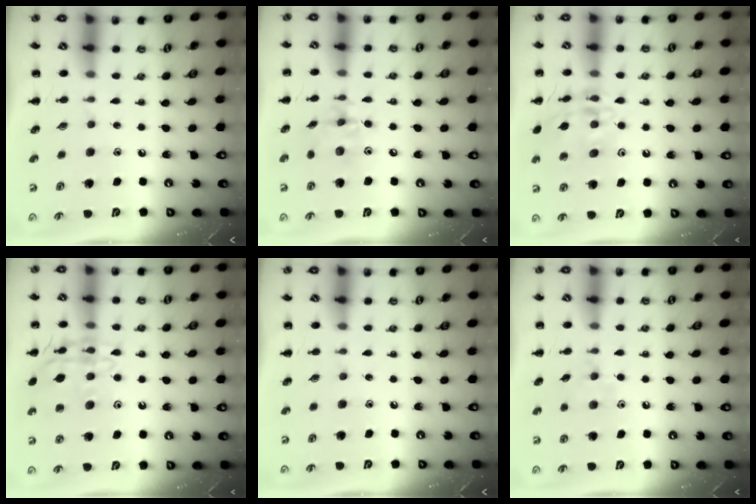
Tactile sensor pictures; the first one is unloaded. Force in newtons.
{"total": 6.6, "press": 6.6, "slide": 0.5}
{"total": 14.5, "press": 14.4, "slide": 1.2}
{"total": 14.0, "press": 14.0, "slide": 0.9}
{"total": 0.0}
{"total": 6.1, "press": 5.8, "slide": 1.7}